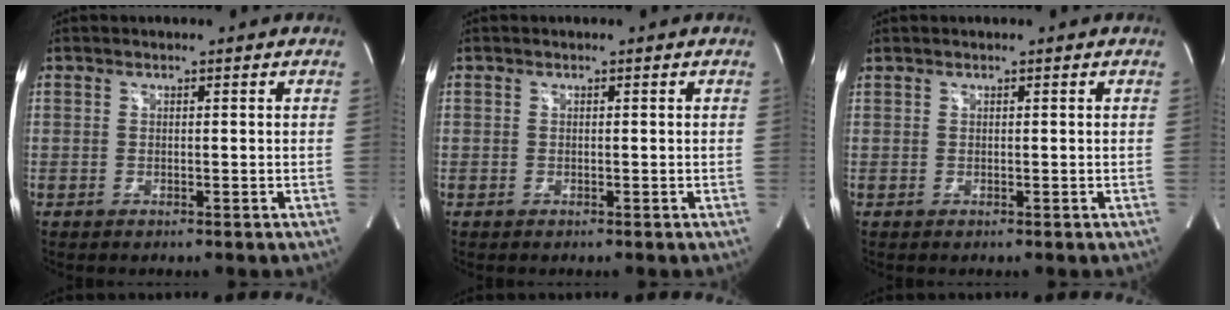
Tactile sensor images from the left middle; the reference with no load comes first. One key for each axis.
{"total": 0.0}
{"total": 0.0}